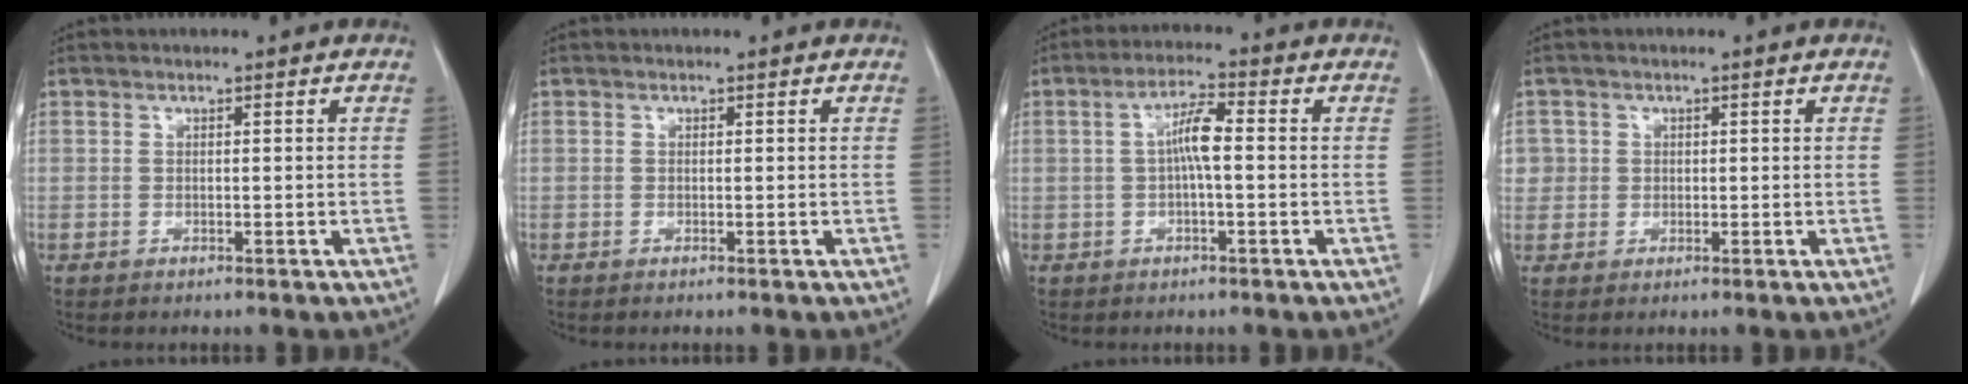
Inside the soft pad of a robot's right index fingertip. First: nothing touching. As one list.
[{"total": 0.0}, {"total": 4.8, "force": [0.0, 0.7, 4.7], "torque": [-0.090, 0.012, 0.000]}, {"total": 2.8, "force": [0.6, 2.8, 0.0], "torque": [0.021, 0.008, 0.013]}]